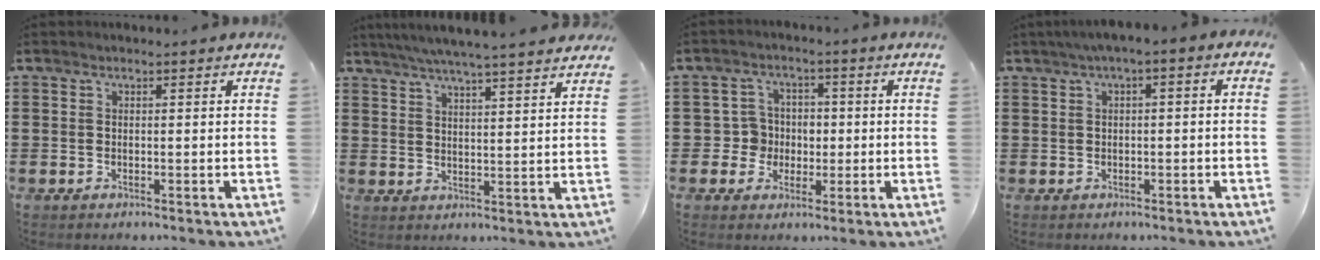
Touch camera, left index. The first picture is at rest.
{"total": 5.3, "force": [4.8, -0.6, 2.0], "torque": [-0.053, -0.021, 0.085]}
{"total": 4.7, "force": [-0.4, 4.6, 1.0], "torque": [-0.040, 0.013, -0.009]}
{"total": 2.1, "force": [-1.0, 0.4, 1.7], "torque": [-0.029, 0.004, -0.021]}